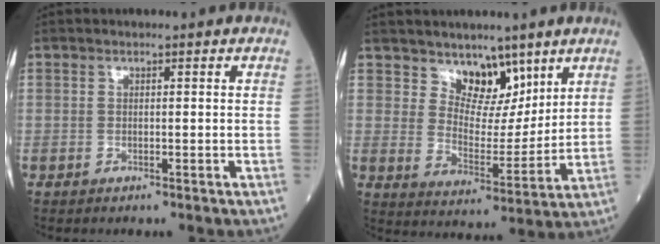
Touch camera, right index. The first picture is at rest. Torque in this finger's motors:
{"motor_torque": [0.42, 0.43, 0.05, 0.03]}